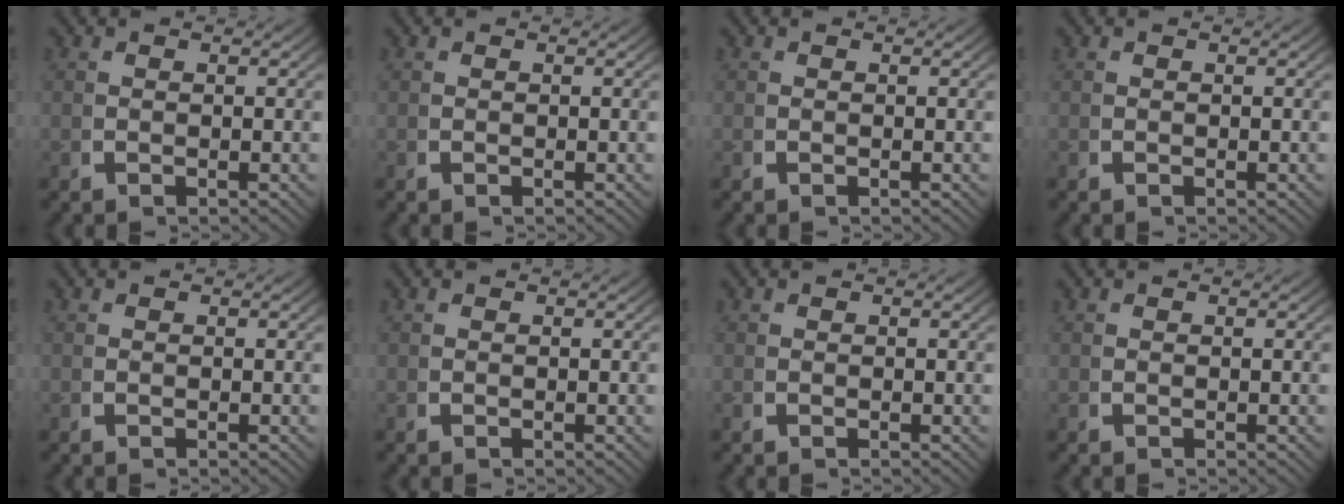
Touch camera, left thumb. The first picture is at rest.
{"total": 0.0}
{"total": 0.0}
{"total": 0.0}
{"total": 0.0}
{"total": 0.0}
{"total": 0.0}
{"total": 0.0}